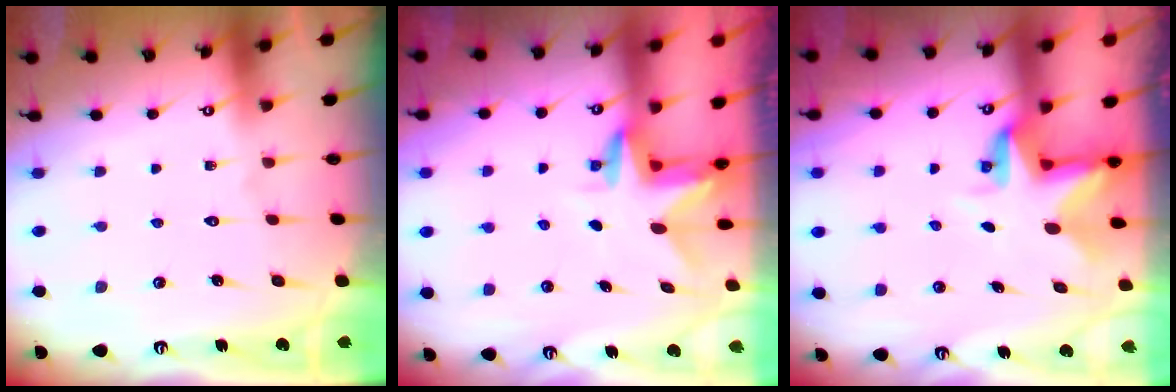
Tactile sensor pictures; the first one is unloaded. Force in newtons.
{"total": 3.1, "press": 3.1, "slide": 0.2}
{"total": 4.3, "press": 4.3, "slide": 0.1}